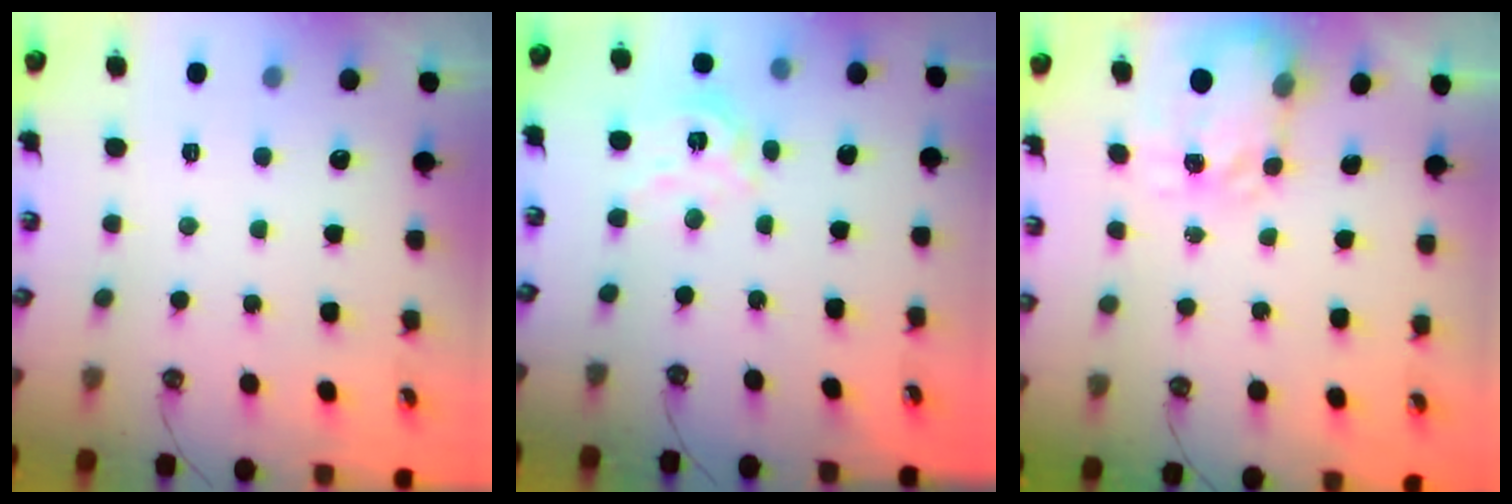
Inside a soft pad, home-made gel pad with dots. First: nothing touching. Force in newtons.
{"total": 9.9, "press": 9.9, "slide": 0.8}
{"total": 3.9, "press": 3.8, "slide": 0.5}